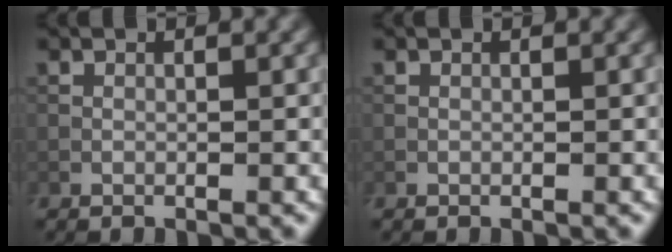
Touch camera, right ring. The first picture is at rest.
{"total": 0.0}